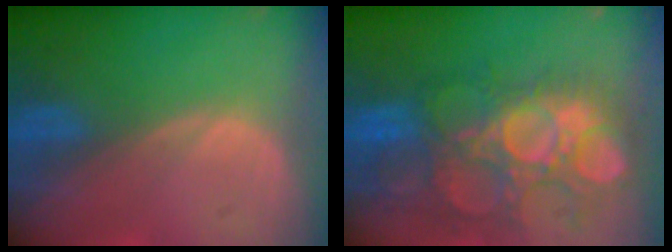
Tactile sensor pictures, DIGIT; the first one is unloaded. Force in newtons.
{"total": 12.2, "press": 11.5, "slide": 4.1}